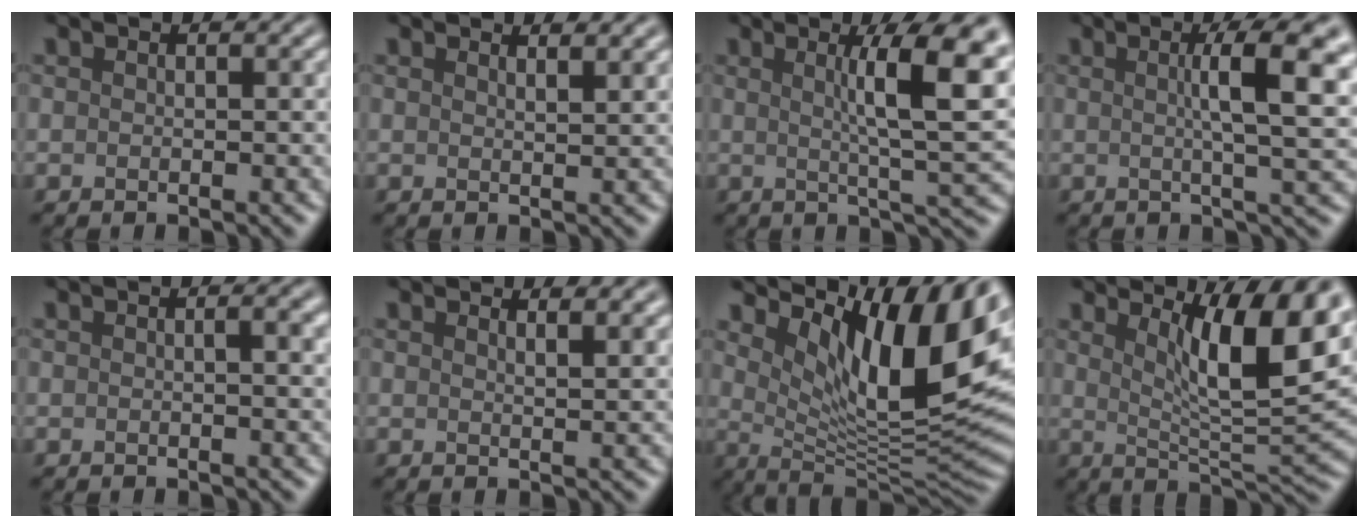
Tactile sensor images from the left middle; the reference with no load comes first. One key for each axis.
{"total": 2.3, "fx": 1.8, "fy": 0.8, "fz": 1.2, "tx": -0.005, "ty": 0.010, "tz": 0.007}
{"total": 9.2, "fx": 2.1, "fy": 1.7, "fz": 8.8, "tx": -0.114, "ty": 0.008, "tz": 0.030}
{"total": 7.7, "fx": 1.4, "fy": 1.7, "fz": 7.4, "tx": -0.089, "ty": 0.011, "tz": 0.018}
{"total": 2.0, "fx": 0.3, "fy": 0.5, "fz": 1.9, "tx": -0.023, "ty": 0.005, "tz": 0.001}
{"total": 3.1, "fx": 2.3, "fy": 1.1, "fz": 1.7, "tx": -0.010, "ty": 0.014, "tz": 0.016}
{"total": 13.1, "fx": 5.2, "fy": 4.7, "fz": 11.1, "tx": -0.166, "ty": -0.005, "tz": 0.098}
{"total": 10.2, "fx": 3.9, "fy": 2.7, "fz": 9.0, "tx": -0.137, "ty": -0.005, "tz": 0.068}